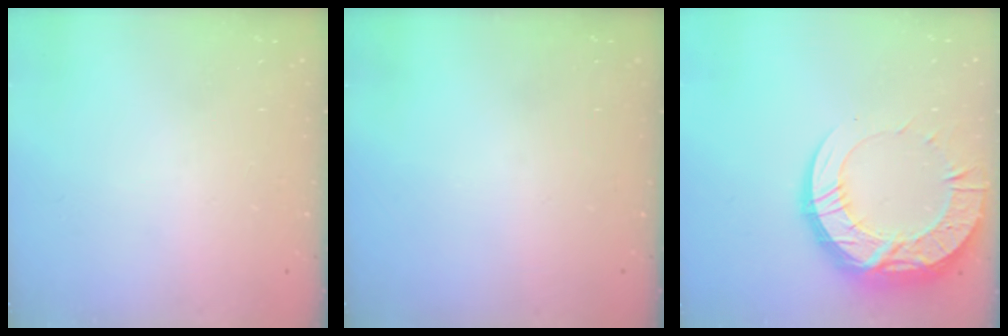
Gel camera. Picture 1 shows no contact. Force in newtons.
{"total": 0.0}
{"total": 20.3, "press": 20.2, "slide": 1.7}